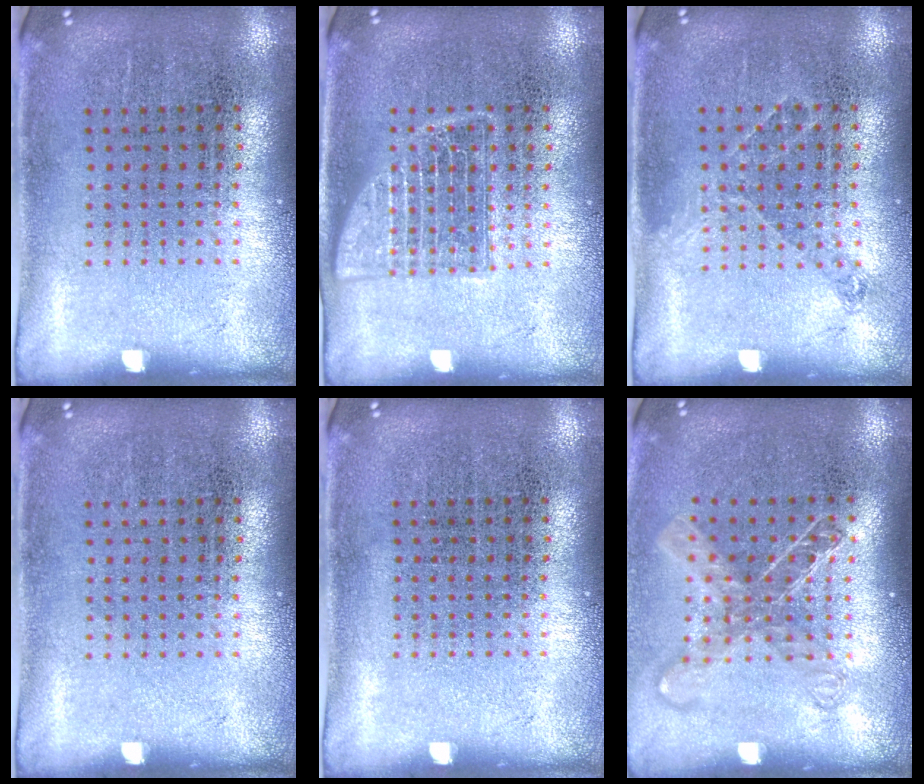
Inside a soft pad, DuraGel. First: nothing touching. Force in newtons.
{"total": 2.6, "press": 2.5, "slide": 0.4}
{"total": 0.9, "press": 0.7, "slide": 0.5}
{"total": 0.0}
{"total": 0.0}
{"total": 1.5, "press": 1.2, "slide": 0.9}